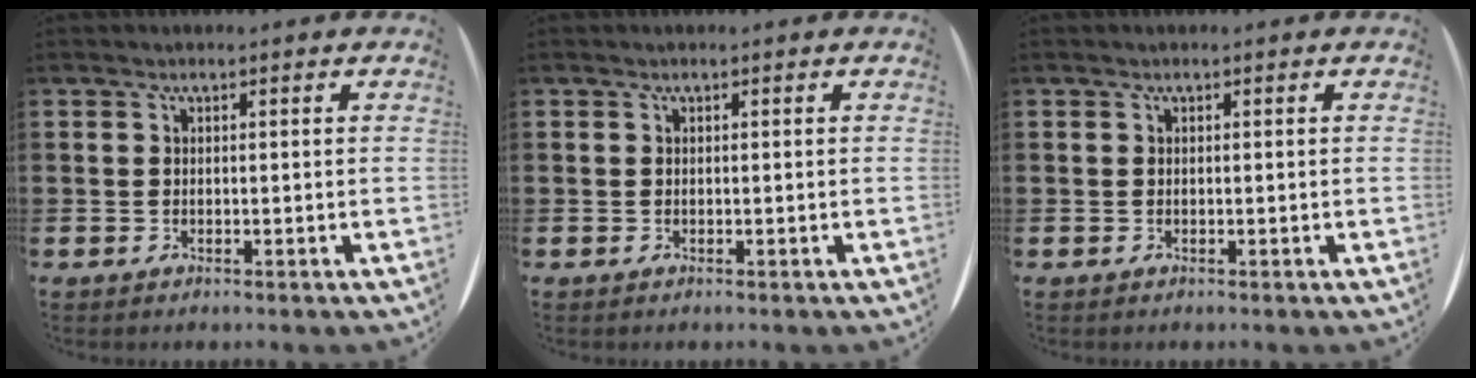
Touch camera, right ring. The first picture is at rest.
{"total": 0.0}
{"total": 0.0}